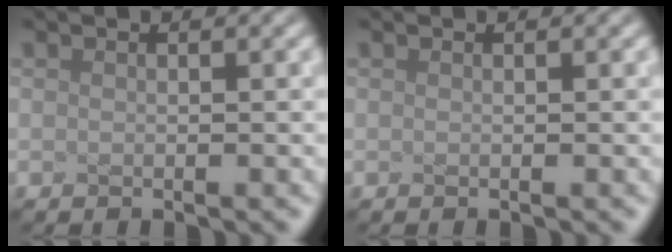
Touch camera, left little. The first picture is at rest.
{"total": 0.0}